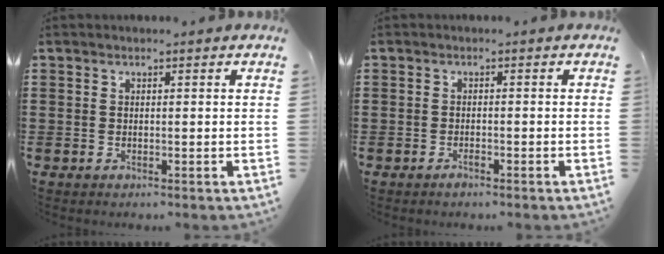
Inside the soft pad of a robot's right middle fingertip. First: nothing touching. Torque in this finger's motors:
{"motor_torque": [2.14, 0.00, 0.38, 0.13]}